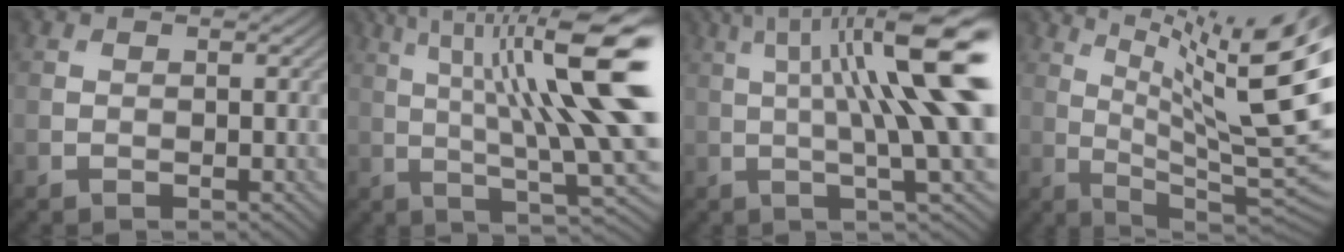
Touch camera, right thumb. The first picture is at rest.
{"total": 17.5, "force": [4.7, 4.1, 16.3], "torque": [-0.254, 0.021, 0.084]}
{"total": 14.8, "force": [2.8, 2.5, 14.3], "torque": [-0.219, 0.006, 0.063]}
{"total": 17.4, "force": [7.1, 3.4, 15.6], "torque": [-0.220, 0.002, 0.124]}